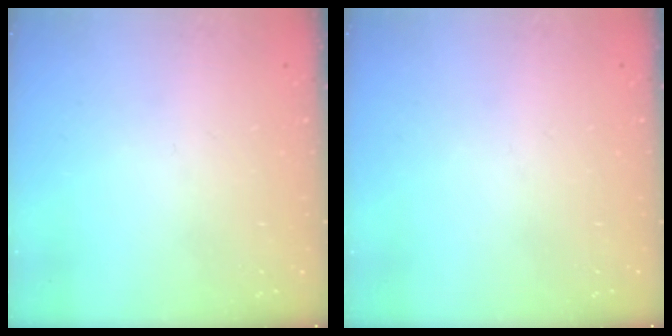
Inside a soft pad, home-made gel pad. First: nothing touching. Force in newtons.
{"total": 0.0}